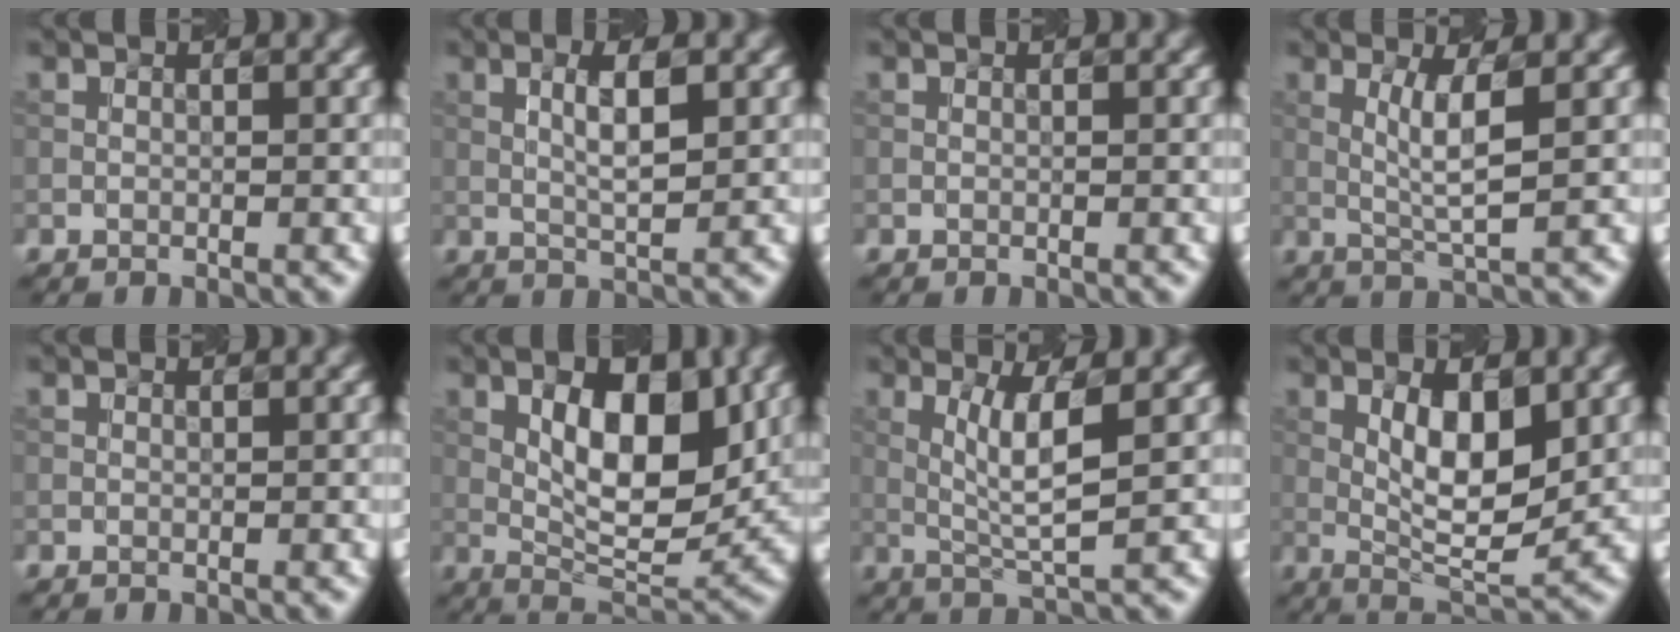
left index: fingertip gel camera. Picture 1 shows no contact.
{"total": 3.3, "force": [0.8, 0.7, 3.1], "torque": [-0.056, 0.002, 0.015]}
{"total": 0.0}
{"total": 3.4, "force": [0.7, 0.3, 3.3], "torque": [-0.070, -0.002, 0.021]}
{"total": 0.0}
{"total": 8.7, "force": [2.1, 3.7, 7.6], "torque": [-0.111, -0.002, 0.033]}
{"total": 4.4, "force": [0.9, 0.6, 4.2], "torque": [-0.090, -0.003, 0.025]}
{"total": 6.6, "force": [1.2, 2.3, 6.1], "torque": [-0.099, -0.005, 0.023]}